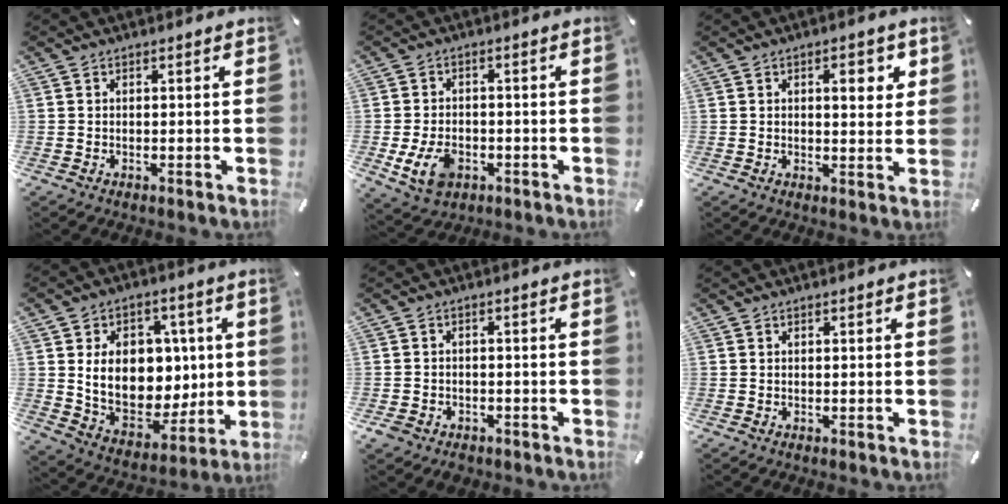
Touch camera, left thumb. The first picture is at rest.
{"total": 7.5, "force": [-2.4, 5.4, 4.7], "torque": [-0.095, 0.008, -0.044]}
{"total": 5.8, "force": [2.0, 2.8, 4.6], "torque": [-0.057, -0.006, 0.025]}
{"total": 16.1, "force": [2.6, 12.6, 9.6], "torque": [-0.168, -0.013, 0.059]}
{"total": 2.9, "force": [-1.9, 2.1, 0.7], "torque": [-0.017, 0.008, -0.040]}
{"total": 0.0}